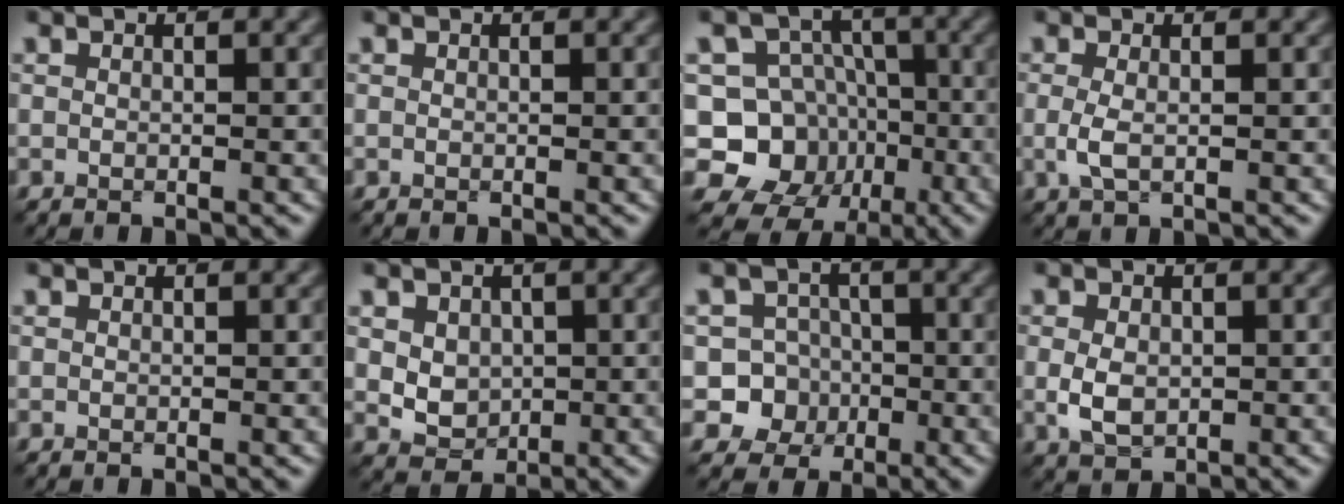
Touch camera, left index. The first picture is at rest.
{"total": 0.0}
{"total": 10.5, "force": [-3.8, 9.2, 3.4], "torque": [-0.050, 0.013, -0.090]}
{"total": 1.7, "force": [-0.2, 0.6, 1.5], "torque": [-0.042, -0.002, -0.004]}
{"total": 0.0}
{"total": 3.3, "force": [0.4, 2.6, 1.9], "torque": [-0.038, -0.001, 0.013]}
{"total": 5.7, "force": [-2.1, 5.2, 1.0], "torque": [0.004, 0.000, -0.059]}
{"total": 2.8, "force": [-0.3, 1.9, 2.0], "torque": [-0.046, -0.002, -0.005]}